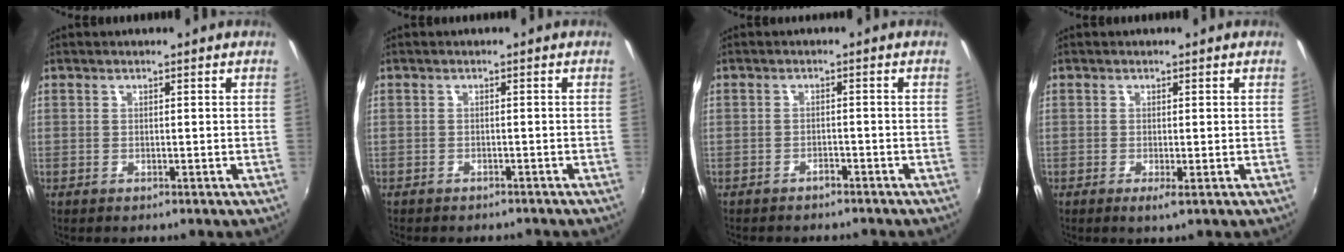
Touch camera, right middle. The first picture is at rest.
{"total": 2.8, "force": [-2.5, 0.9, 0.8], "torque": [-0.023, -0.012, -0.035]}
{"total": 2.7, "force": [-2.4, 0.9, 0.7], "torque": [-0.024, -0.007, -0.036]}
{"total": 1.2, "force": [-0.4, 0.0, 1.2], "torque": [-0.024, -0.006, -0.007]}